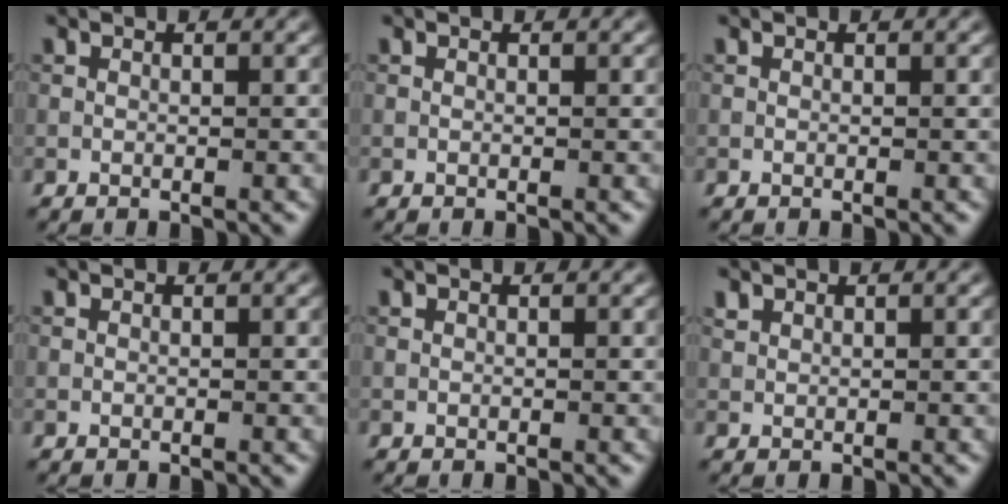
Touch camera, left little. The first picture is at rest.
{"total": 0.0}
{"total": 0.0}
{"total": 0.0}
{"total": 0.0}
{"total": 0.7, "force": [0.6, 0.3, 0.1], "torque": [-0.003, 0.005, 0.013]}